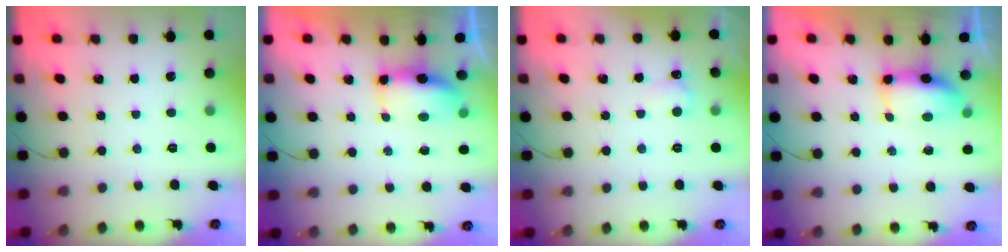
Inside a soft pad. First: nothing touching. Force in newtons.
{"total": 8.6, "press": 7.1, "slide": 4.9}
{"total": 4.3, "press": 4.1, "slide": 1.2}
{"total": 6.8, "press": 6.8, "slide": 0.7}